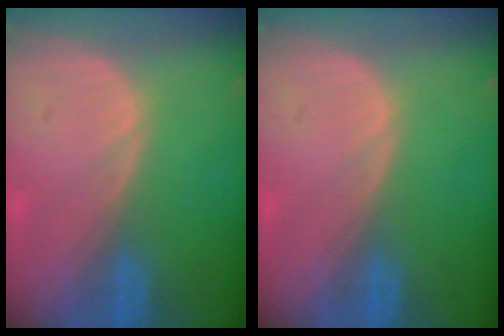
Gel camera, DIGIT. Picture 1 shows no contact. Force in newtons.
{"total": 0.0}